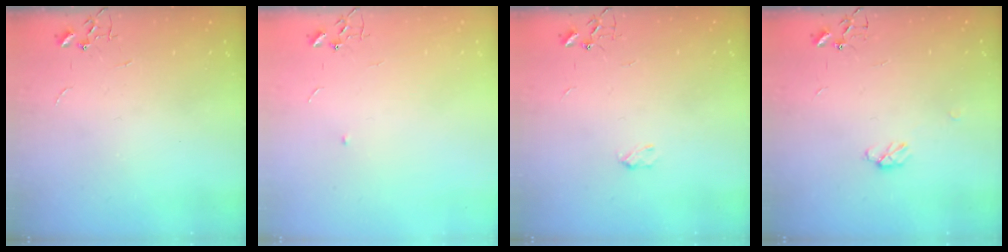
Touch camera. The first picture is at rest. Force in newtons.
{"total": 4.0, "press": 3.9, "slide": 0.9}
{"total": 2.8, "press": 2.8, "slide": 0.5}
{"total": 4.3, "press": 4.3, "slide": 0.6}